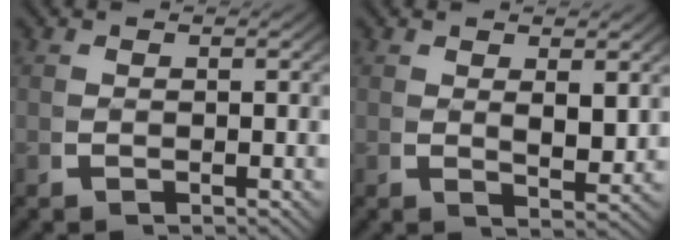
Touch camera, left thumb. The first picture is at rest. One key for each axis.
{"total": 1.9, "fx": 1.1, "fy": 0.6, "fz": 1.4, "tx": -0.028, "ty": -0.011, "tz": 0.023}